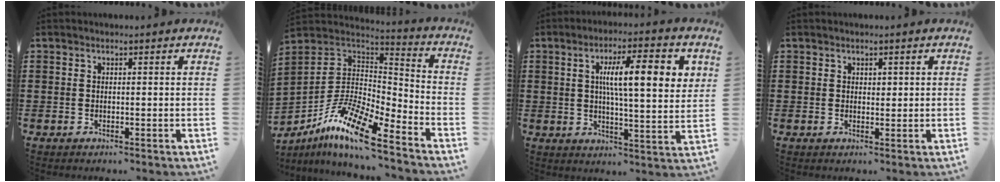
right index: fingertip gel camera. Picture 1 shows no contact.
{"total": 13.3, "force": [-9.3, 3.1, 9.0], "torque": [-0.181, 0.014, -0.183]}
{"total": 10.4, "force": [2.8, 2.6, 9.7], "torque": [-0.172, 0.004, 0.039]}
{"total": 0.9, "force": [0.5, 0.6, 0.3], "torque": [0.001, 0.000, 0.009]}